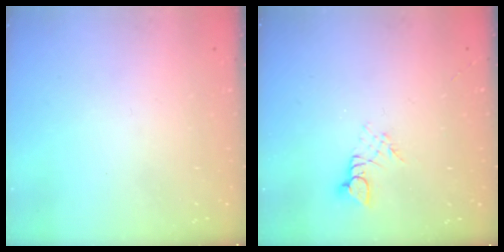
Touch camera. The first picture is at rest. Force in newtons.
{"total": 2.7, "press": 2.7, "slide": 0.4}